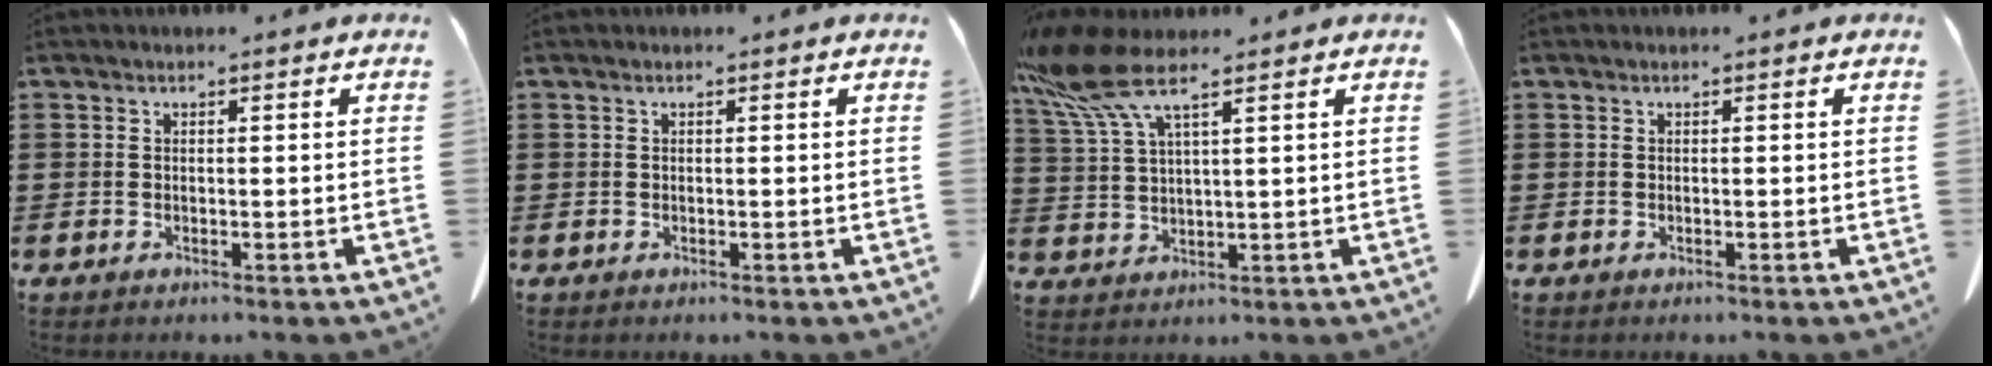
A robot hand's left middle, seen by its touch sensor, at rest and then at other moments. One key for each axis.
{"total": 0.0}
{"total": 8.7, "fx": 5.6, "fy": 2.4, "fz": 6.3, "tx": -0.167, "ty": -0.025, "tz": 0.092}
{"total": 0.0}